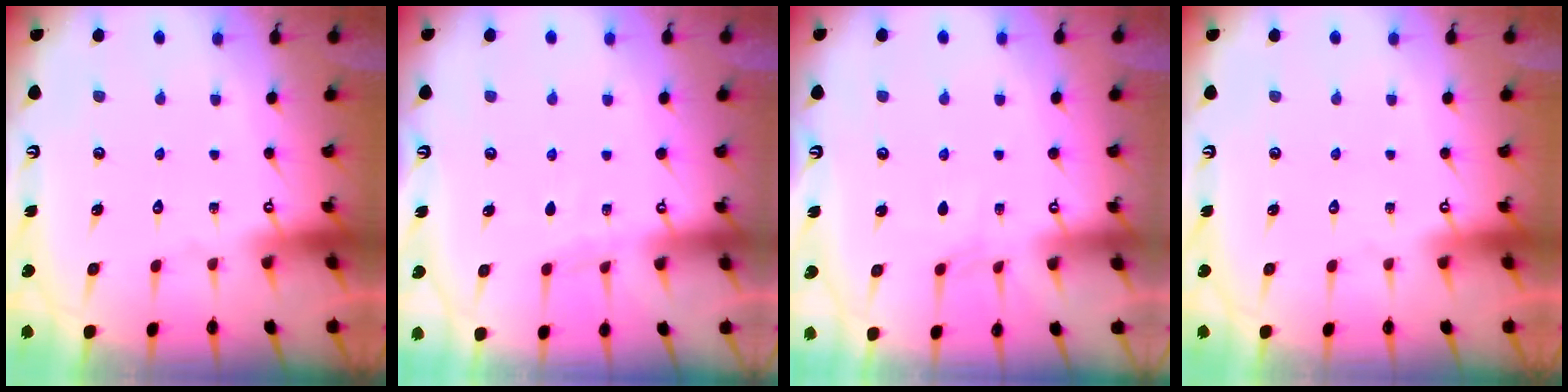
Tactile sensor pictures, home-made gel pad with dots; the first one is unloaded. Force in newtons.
{"total": 3.3, "press": 3.2, "slide": 0.4}
{"total": 2.9, "press": 2.8, "slide": 0.5}
{"total": 0.0}